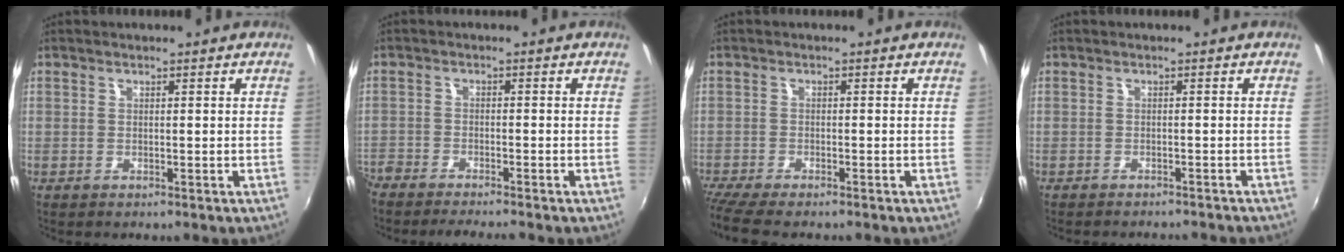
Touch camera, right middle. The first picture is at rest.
{"total": 8.2, "force": [-7.4, 1.3, 3.3], "torque": [-0.095, -0.020, -0.128]}
{"total": 5.9, "force": [-5.1, 0.4, 2.9], "torque": [-0.075, -0.030, -0.092]}
{"total": 5.9, "force": [-5.5, 0.9, 2.1], "torque": [-0.051, -0.011, -0.073]}